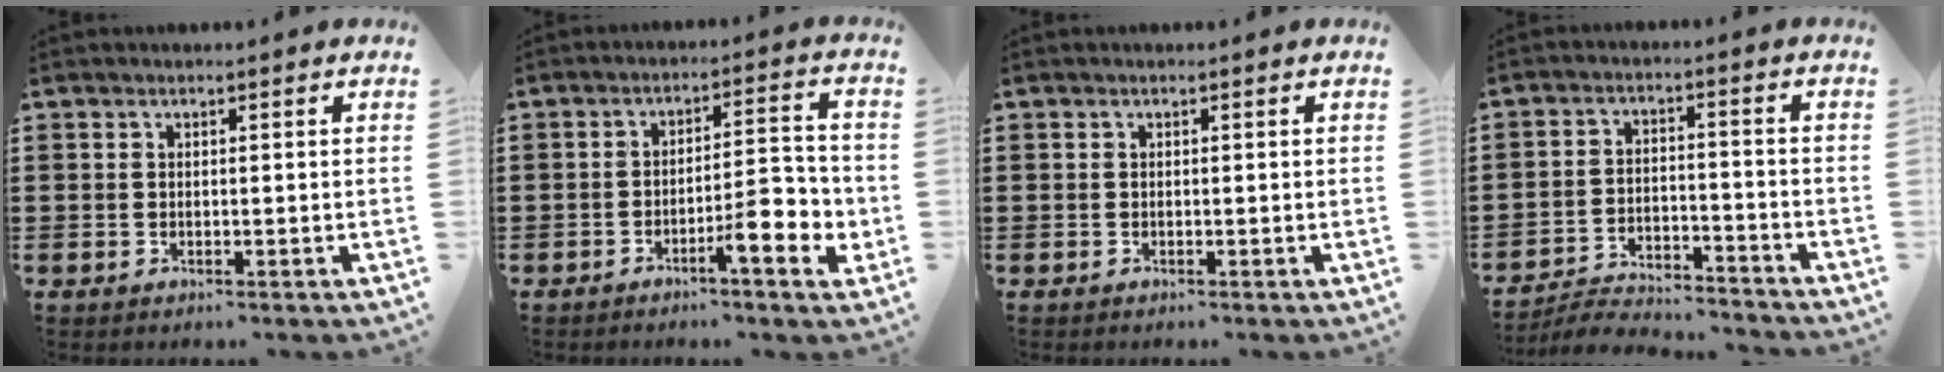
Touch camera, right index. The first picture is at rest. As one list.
[{"total": 7.5, "force": [-3.4, 1.9, 6.4], "torque": [-0.086, -0.005, -0.060]}, {"total": 0.0}, {"total": 4.9, "force": [-4.9, 0.5, 0.6], "torque": [-0.021, 0.004, -0.102]}]